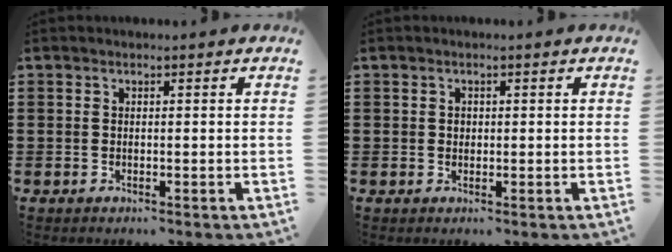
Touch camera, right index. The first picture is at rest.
{"total": 0.6, "force": [0.1, 0.5, 0.3], "torque": [-0.007, 0.002, 0.003]}